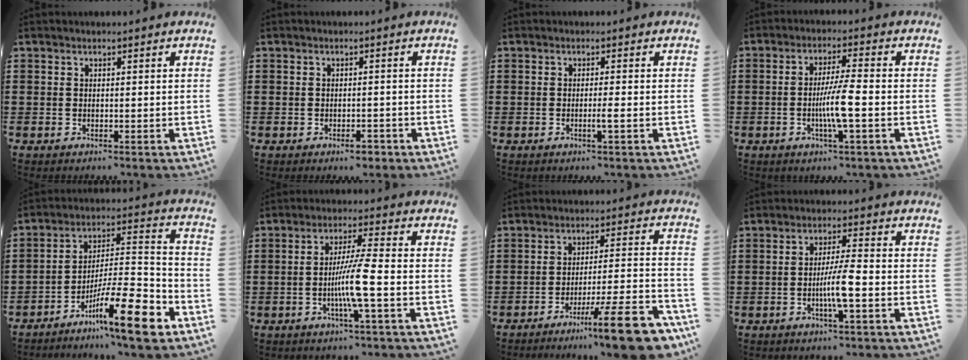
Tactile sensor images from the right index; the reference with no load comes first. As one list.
[{"total": 1.9, "force": [-1.6, 0.8, 0.7], "torque": [-0.017, 0.001, -0.032]}, {"total": 1.8, "force": [-0.7, -0.2, 1.7], "torque": [-0.034, -0.007, -0.015]}, {"total": 6.2, "force": [-1.6, 0.1, 6.0], "torque": [-0.116, -0.011, -0.034]}, {"total": 16.6, "force": [-10.2, 2.8, 12.7], "torque": [-0.208, 0.031, -0.170]}, {"total": 7.3, "force": [-2.2, -0.5, 6.9], "torque": [-0.132, -0.013, -0.045]}, {"total": 13.3, "force": [-9.2, 0.9, 9.6], "torque": [-0.137, 0.025, -0.157]}, {"total": 5.6, "force": [-1.7, 0.2, 5.3], "torque": [-0.104, -0.008, -0.036]}]